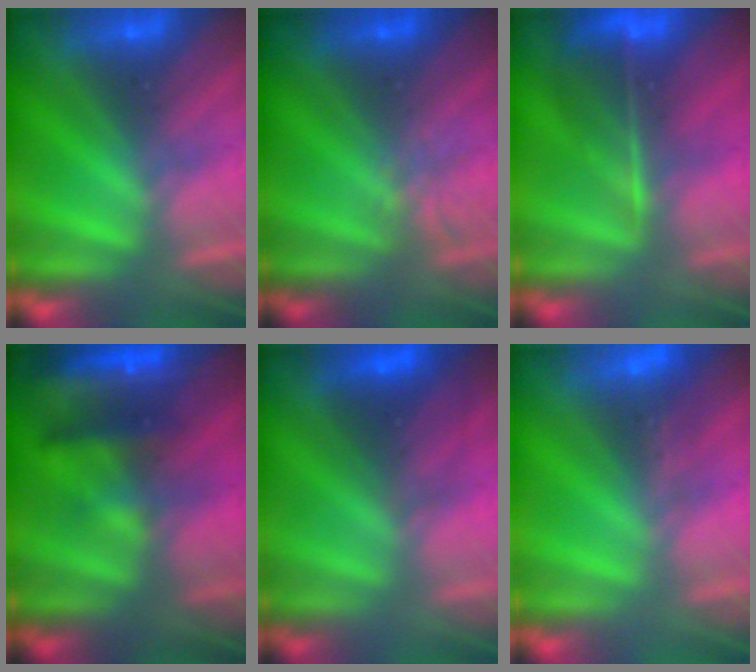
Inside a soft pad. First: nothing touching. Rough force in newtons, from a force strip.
{"total": 1.8}
{"total": 7.7}
{"total": 9.0}
{"total": 2.7}
{"total": 1.2}